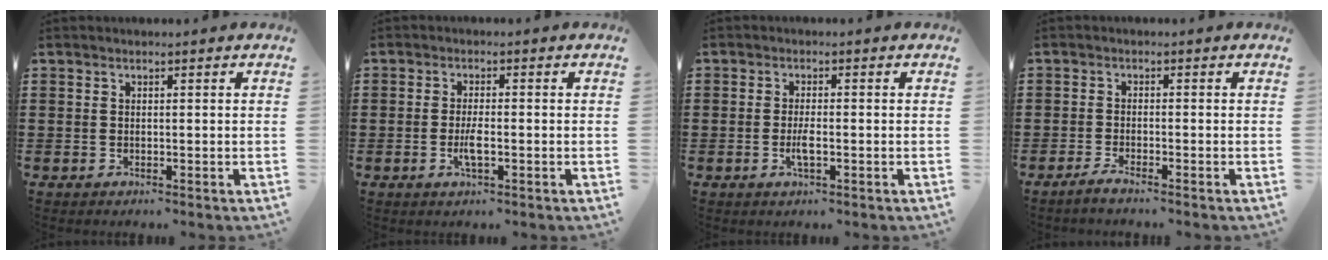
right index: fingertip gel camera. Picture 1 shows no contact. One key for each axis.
{"total": 3.0, "fx": -0.9, "fy": 0.5, "fz": 2.8, "tx": -0.058, "ty": -0.006, "tz": -0.018}
{"total": 2.6, "fx": -0.8, "fy": 0.4, "fz": 2.5, "tx": -0.052, "ty": -0.007, "tz": -0.015}
{"total": 1.5, "fx": -1.2, "fy": -0.1, "fz": 0.8, "tx": -0.020, "ty": -0.004, "tz": -0.024}